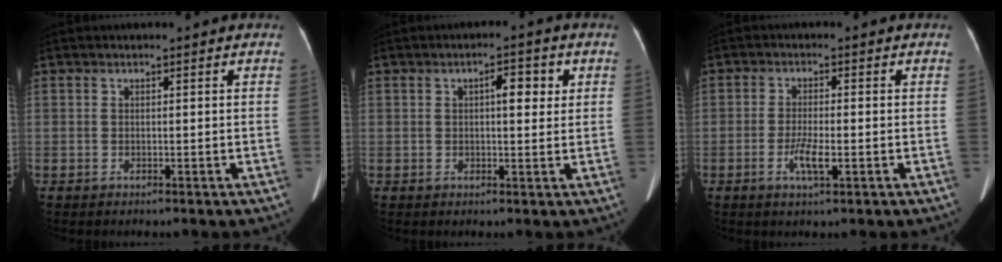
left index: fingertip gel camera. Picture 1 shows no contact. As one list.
[{"total": 3.8, "force": [1.1, 1.4, 3.3], "torque": [-0.049, 0.011, 0.015]}, {"total": 3.7, "force": [-1.3, 0.6, 3.4], "torque": [-0.070, -0.003, -0.025]}]